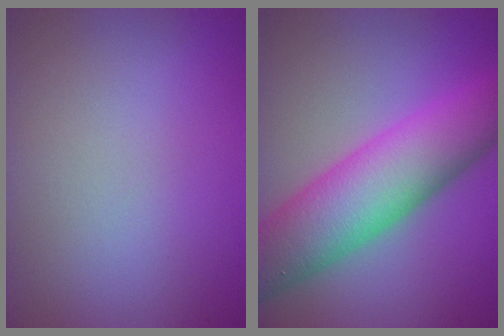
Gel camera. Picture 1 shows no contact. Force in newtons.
{"total": 10.7, "press": 10.7, "slide": 0.2}